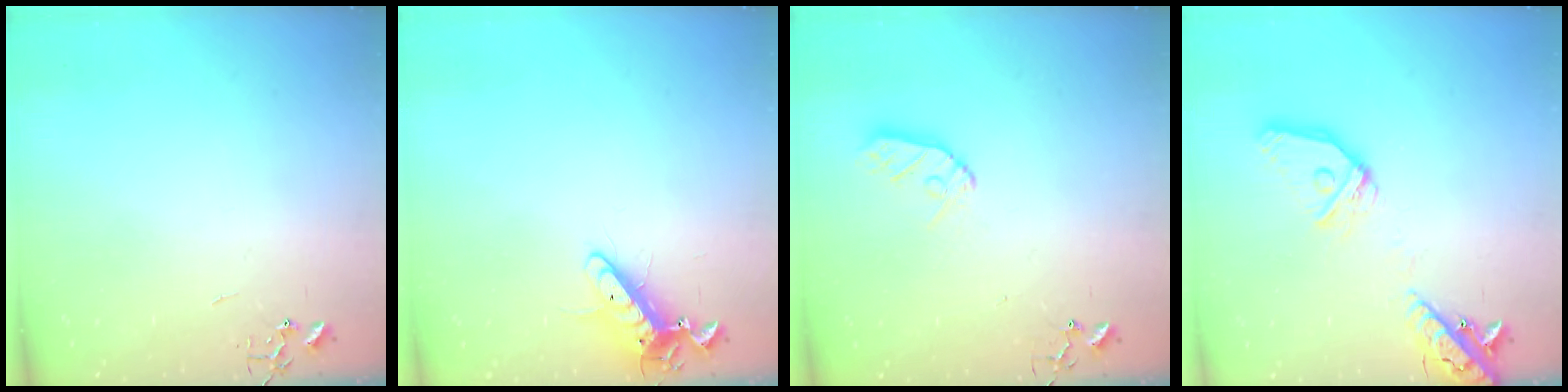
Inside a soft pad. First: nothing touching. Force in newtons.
{"total": 11.6, "press": 11.5, "slide": 1.5}
{"total": 9.0, "press": 8.9, "slide": 0.8}
{"total": 18.2, "press": 18.0, "slide": 3.2}